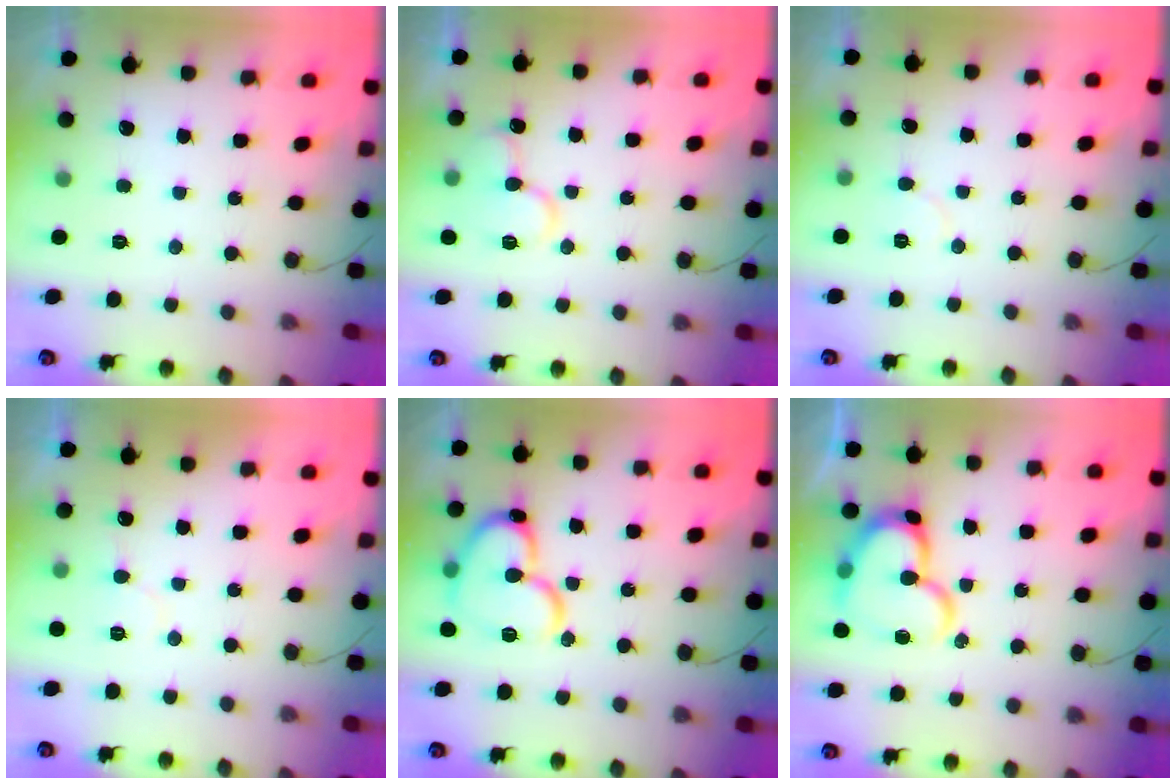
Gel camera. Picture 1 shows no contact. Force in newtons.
{"total": 11.8, "press": 11.7, "slide": 1.4}
{"total": 3.2, "press": 3.2, "slide": 0.3}
{"total": 5.7, "press": 5.7, "slide": 0.4}
{"total": 16.8, "press": 16.7, "slide": 1.9}
{"total": 17.4, "press": 17.4, "slide": 1.4}